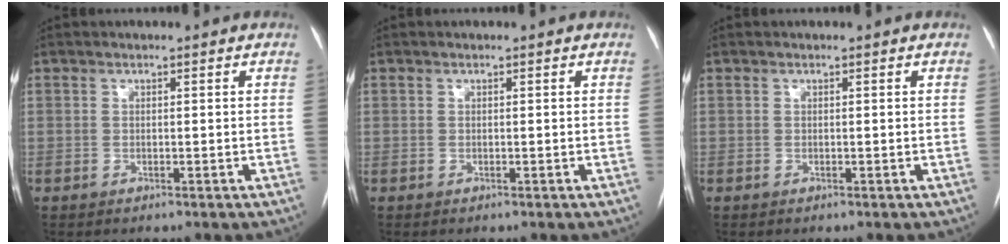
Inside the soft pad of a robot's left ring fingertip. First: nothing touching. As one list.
[{"total": 0.0}, {"total": 0.0}]